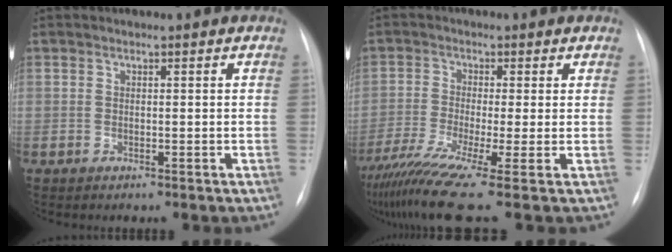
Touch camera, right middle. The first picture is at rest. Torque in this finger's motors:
{"motor_torque": [0.95, -1.19, 0.12, 0.15]}